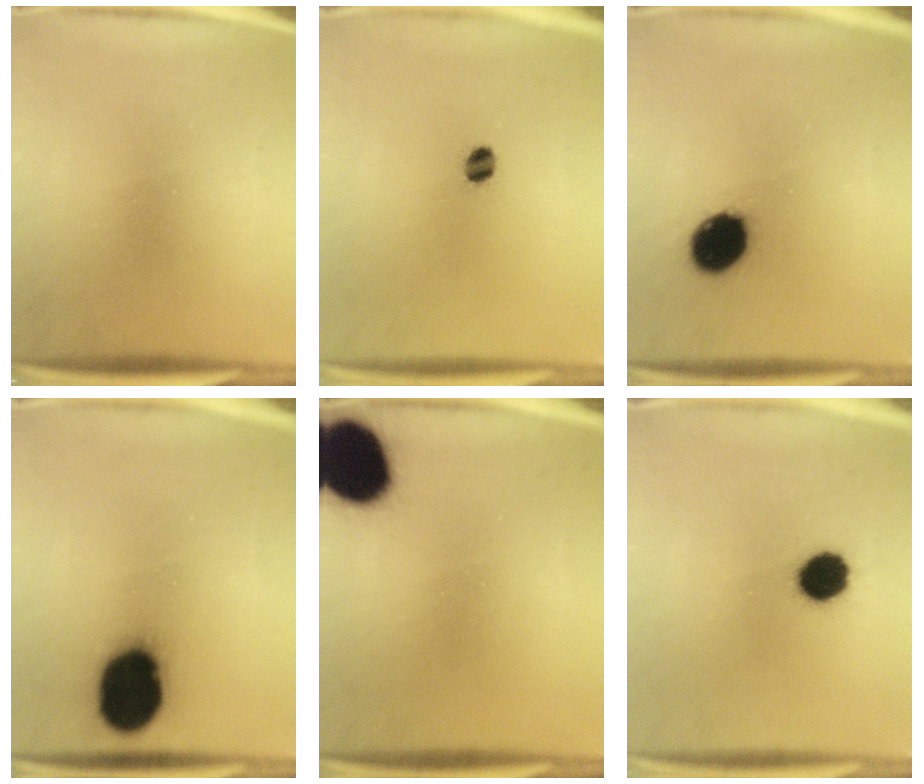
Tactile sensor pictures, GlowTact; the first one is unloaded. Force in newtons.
{"total": 2.8}
{"total": 11.5}
{"total": 19.3}
{"total": 18.1}
{"total": 8.9}